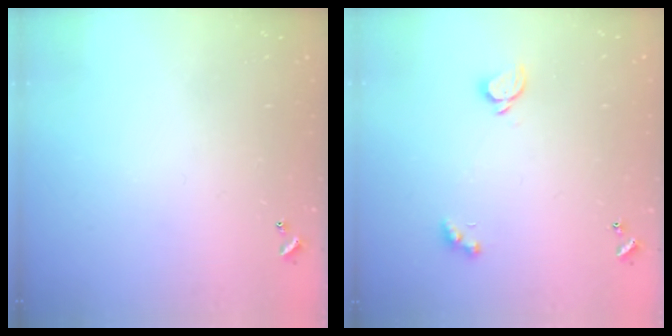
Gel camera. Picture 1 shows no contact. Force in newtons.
{"total": 1.4, "press": 1.4, "slide": 0.3}